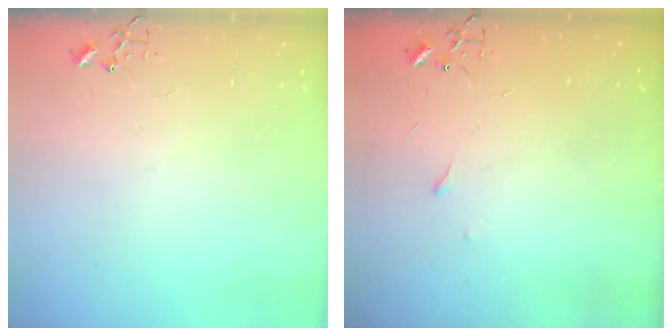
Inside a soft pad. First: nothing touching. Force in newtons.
{"total": 3.3, "press": 3.3, "slide": 0.5}